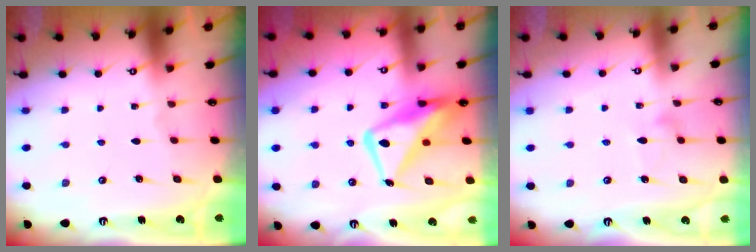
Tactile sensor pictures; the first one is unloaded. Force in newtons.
{"total": 15.2, "press": 15.1, "slide": 1.6}
{"total": 7.6, "press": 7.5, "slide": 0.5}